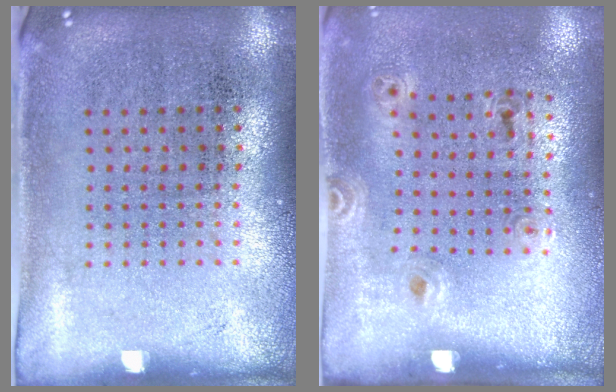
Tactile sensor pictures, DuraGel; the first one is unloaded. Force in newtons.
{"total": 1.3, "press": 0.8, "slide": 0.9}